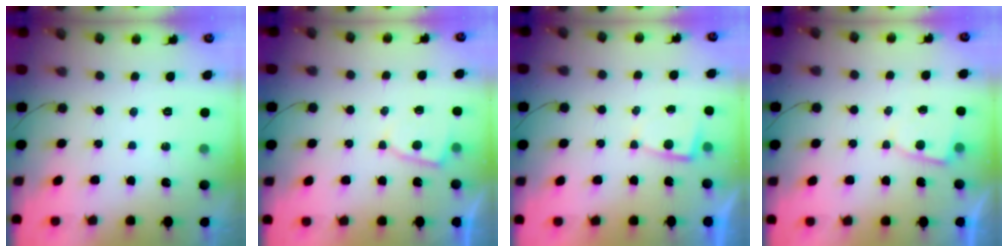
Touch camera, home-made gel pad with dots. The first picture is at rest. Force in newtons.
{"total": 3.8, "press": 3.8, "slide": 0.4}
{"total": 2.3, "press": 2.2, "slide": 0.4}
{"total": 3.6, "press": 3.6, "slide": 0.4}